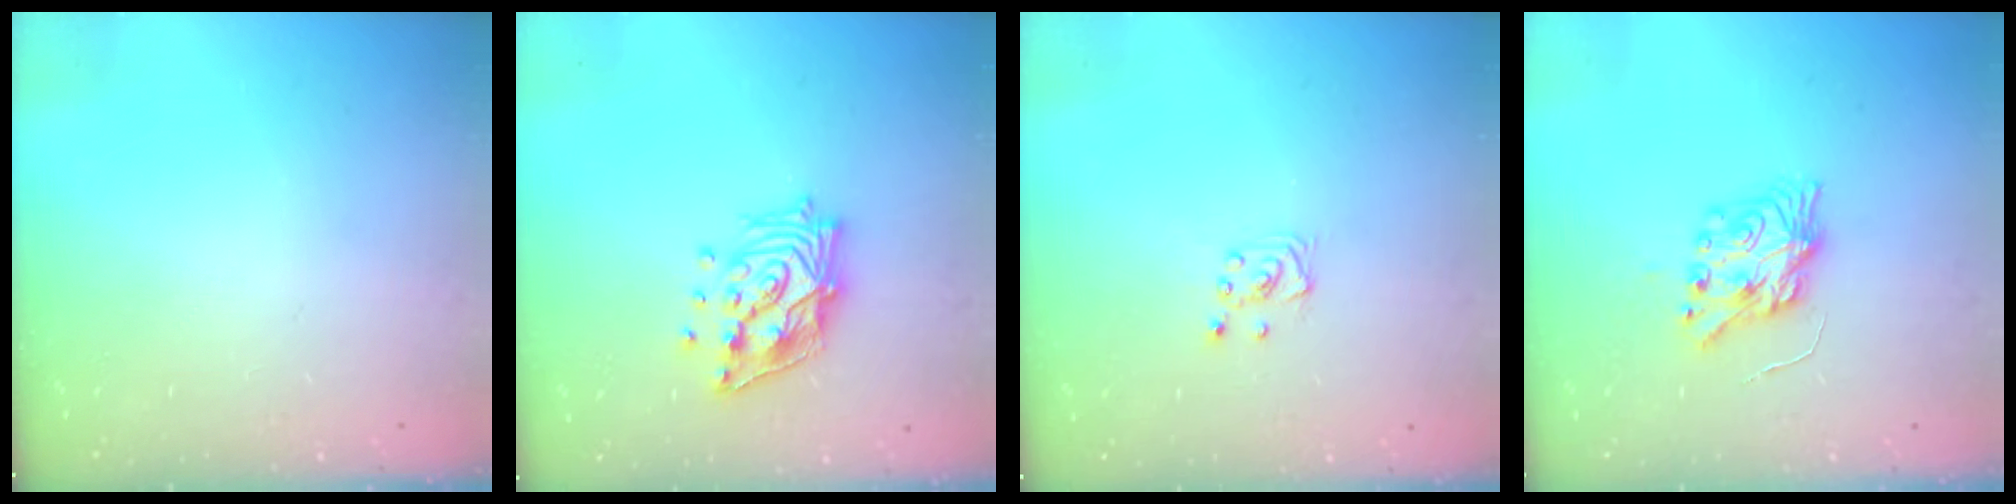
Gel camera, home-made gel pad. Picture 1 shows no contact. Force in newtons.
{"total": 16.7, "press": 16.7, "slide": 1.2}
{"total": 3.7, "press": 3.6, "slide": 0.4}
{"total": 8.1, "press": 8.1, "slide": 0.2}